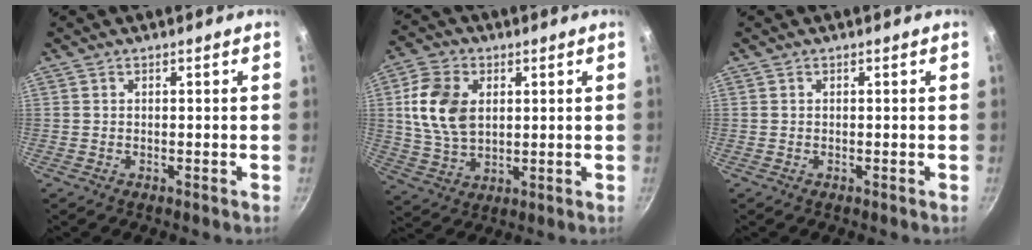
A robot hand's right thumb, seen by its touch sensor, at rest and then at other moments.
{"total": 12.0, "force": [2.4, 8.2, 8.5], "torque": [-0.146, -0.006, 0.046]}
{"total": 0.0}